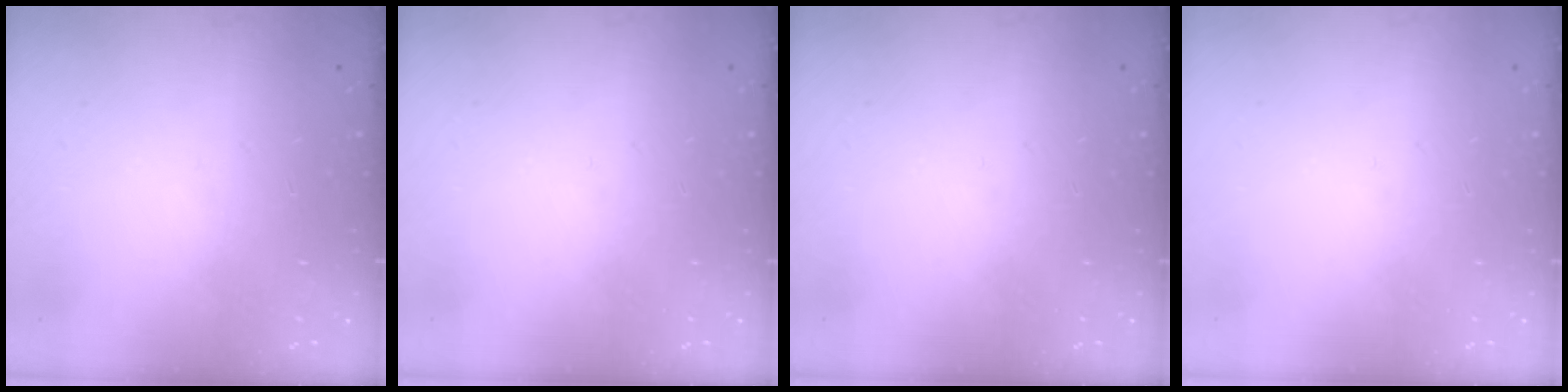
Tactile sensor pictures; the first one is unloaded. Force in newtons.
{"total": 0.0}
{"total": 0.0}
{"total": 0.0}